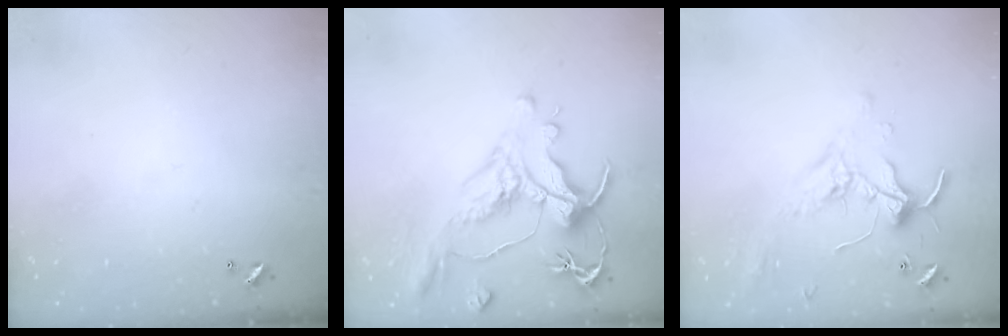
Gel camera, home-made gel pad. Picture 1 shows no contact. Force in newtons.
{"total": 2.4, "press": 2.0, "slide": 1.4}
{"total": 1.7, "press": 1.7, "slide": 0.1}